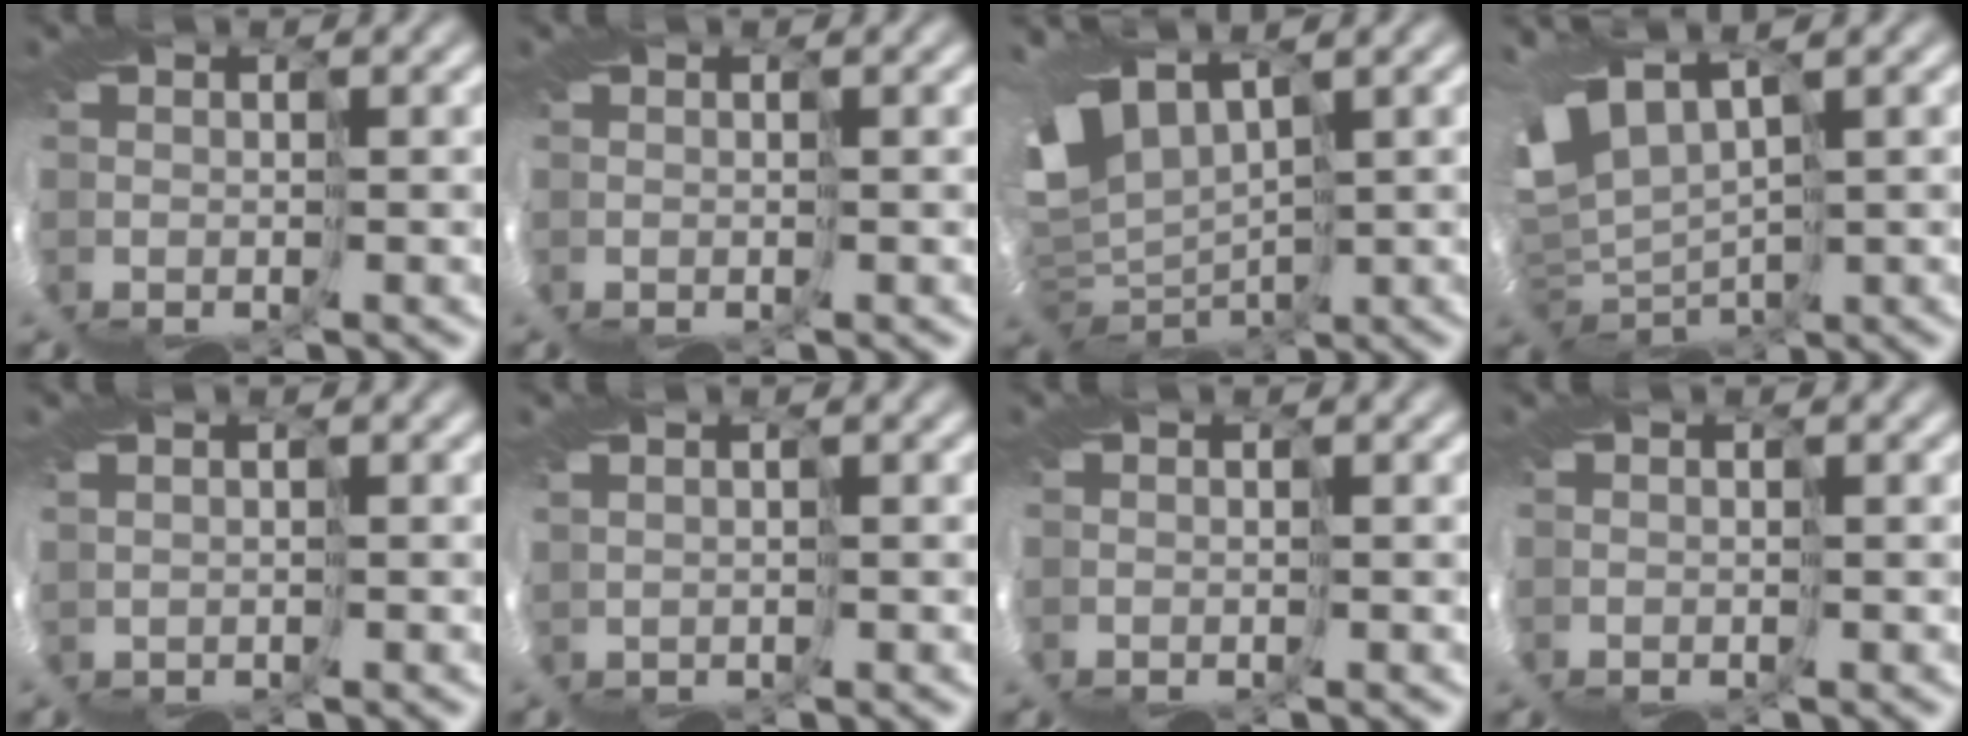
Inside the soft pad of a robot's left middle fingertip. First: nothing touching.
{"total": 0.0}
{"total": 6.1, "force": [4.2, 3.4, 3.0], "torque": [-0.071, -0.015, 0.100]}
{"total": 5.2, "force": [3.7, 2.5, 2.5], "torque": [-0.061, -0.015, 0.091]}
{"total": 2.9, "force": [1.5, -1.6, -1.9], "torque": [0.039, -0.006, 0.031]}
{"total": 3.0, "force": [1.8, -1.5, -1.9], "torque": [0.039, -0.008, 0.039]}
{"total": 0.0}
{"total": 0.0}